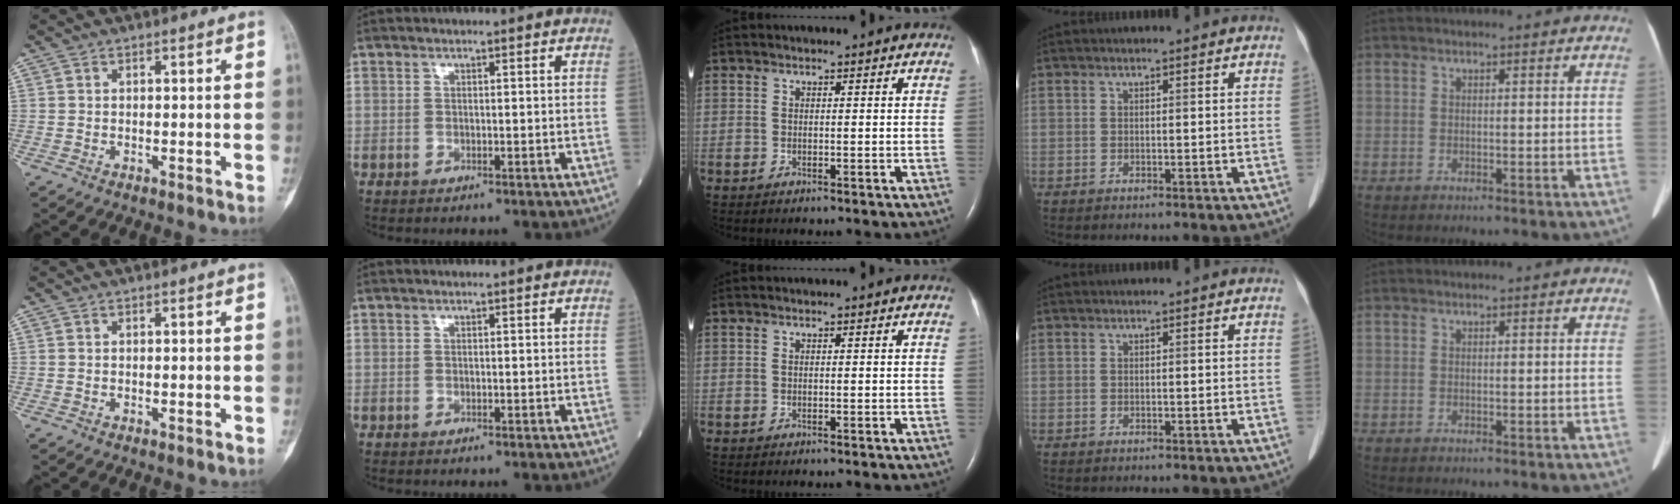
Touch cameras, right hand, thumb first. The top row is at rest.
{}